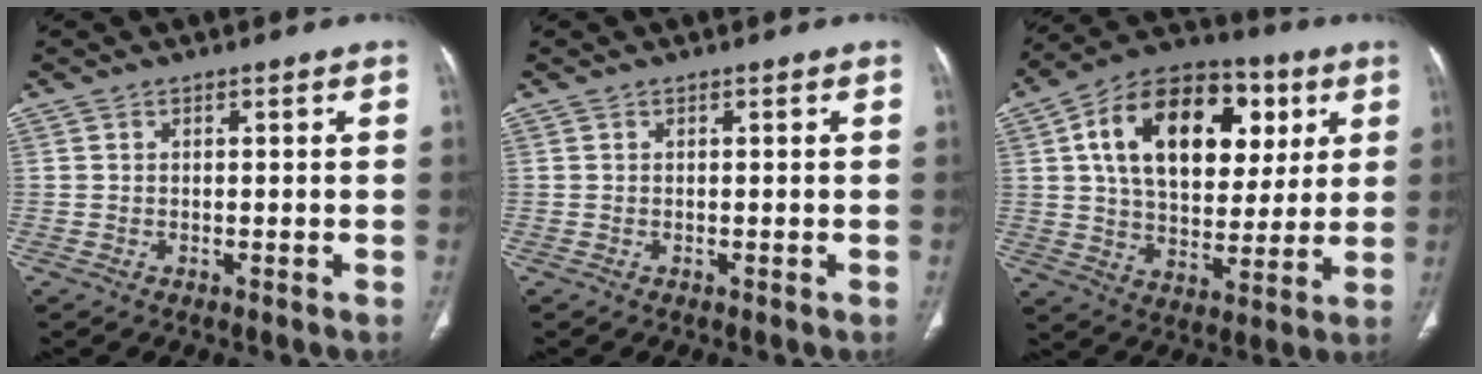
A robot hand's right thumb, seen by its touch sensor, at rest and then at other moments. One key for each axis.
{"total": 0.0}
{"total": 24.2, "fx": 7.2, "fy": 15.0, "fz": 17.6, "tx": -0.257, "ty": 0.002, "tz": 0.111}